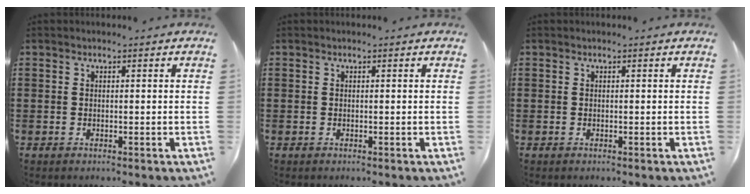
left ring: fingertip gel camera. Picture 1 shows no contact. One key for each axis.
{"total": 0.0}
{"total": 0.0}